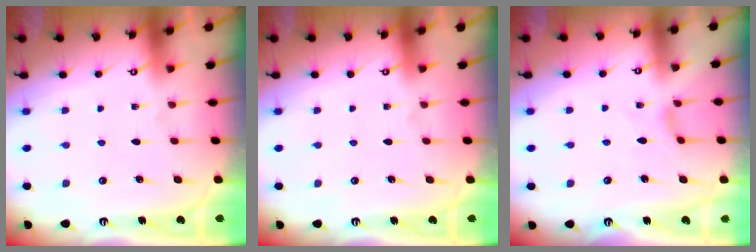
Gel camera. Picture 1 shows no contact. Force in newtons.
{"total": 0.0}
{"total": 1.7, "press": 1.6, "slide": 0.4}